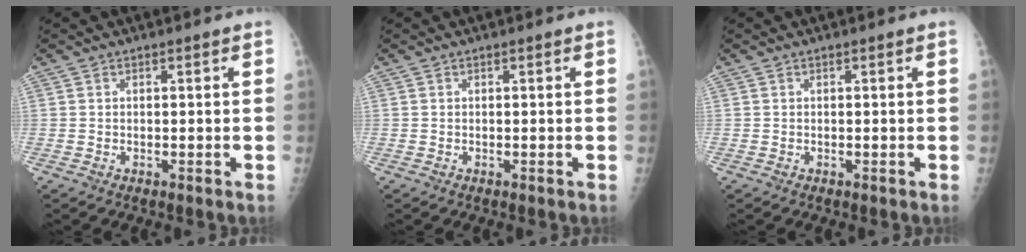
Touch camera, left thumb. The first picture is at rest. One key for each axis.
{"total": 0.0}
{"total": 0.0}